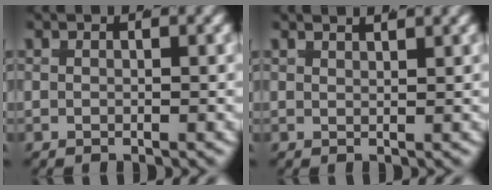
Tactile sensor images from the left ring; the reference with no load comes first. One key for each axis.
{"total": 2.2, "fx": 2.0, "fy": 0.6, "fz": 0.7, "tx": -0.009, "ty": 0.007, "tz": 0.030}